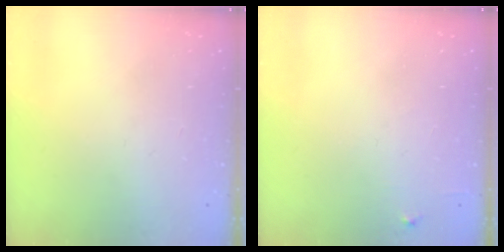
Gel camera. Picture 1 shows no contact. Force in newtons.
{"total": 4.8, "press": 4.8, "slide": 0.7}